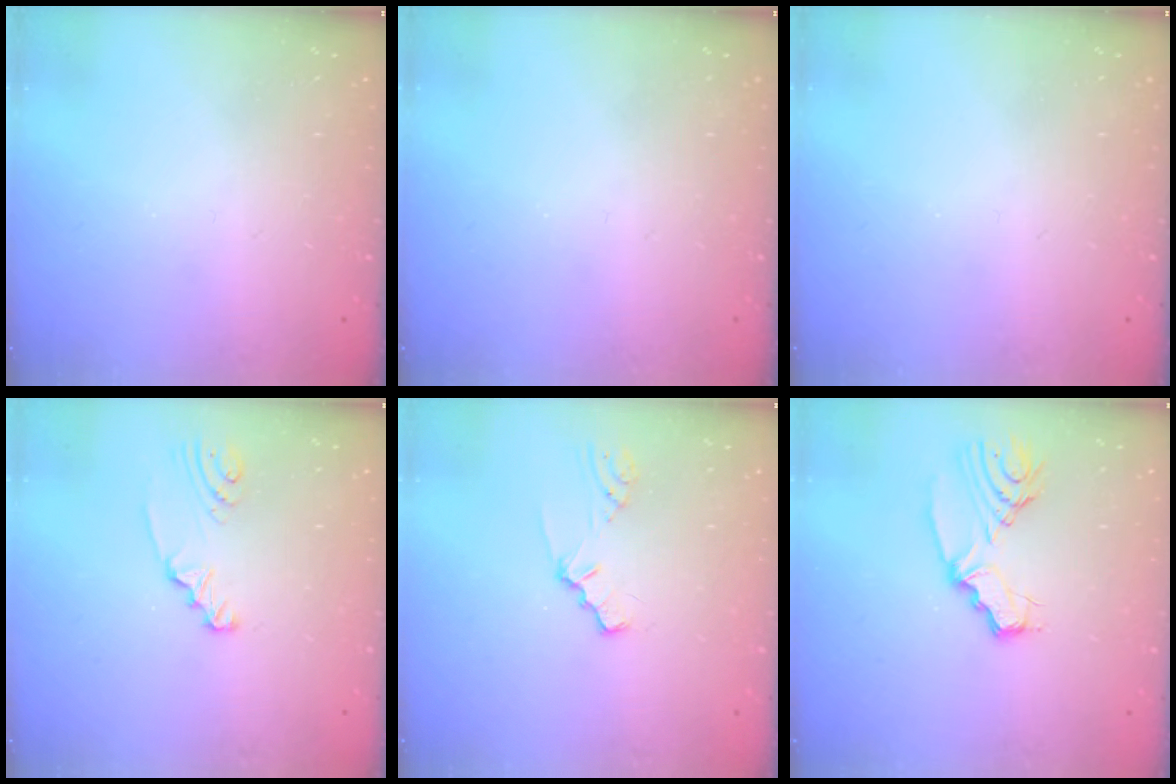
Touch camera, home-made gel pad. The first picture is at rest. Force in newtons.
{"total": 0.0}
{"total": 0.0}
{"total": 2.3, "press": 2.3, "slide": 0.2}
{"total": 0.9, "press": 0.8, "slide": 0.3}
{"total": 6.8, "press": 6.8, "slide": 0.1}